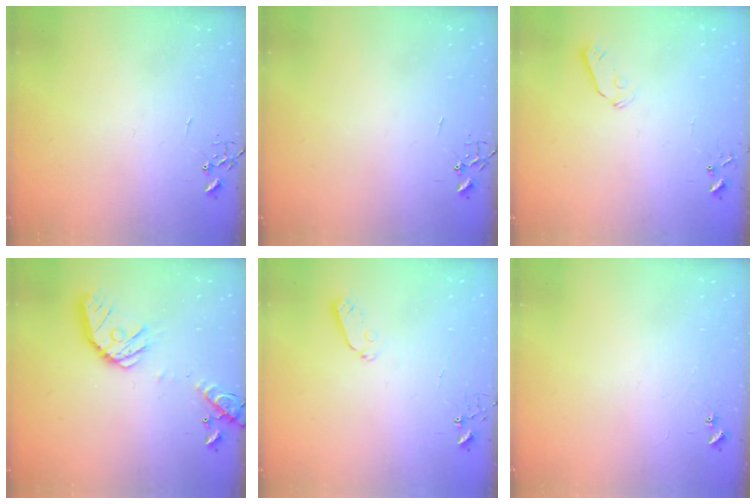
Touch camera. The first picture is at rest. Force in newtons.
{"total": 0.0}
{"total": 4.3, "press": 4.3, "slide": 0.7}
{"total": 16.9, "press": 16.7, "slide": 3.0}
{"total": 5.0, "press": 5.0, "slide": 0.4}
{"total": 4.3, "press": 4.2, "slide": 0.6}